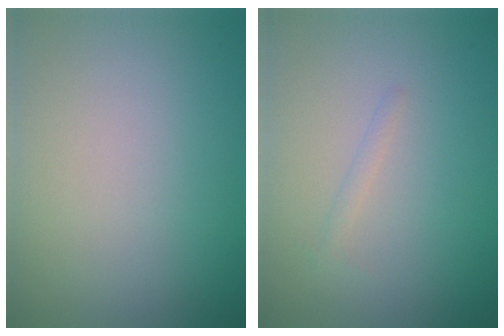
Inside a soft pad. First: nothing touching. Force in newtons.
{"total": 0.6, "press": 0.6, "slide": 0.0}